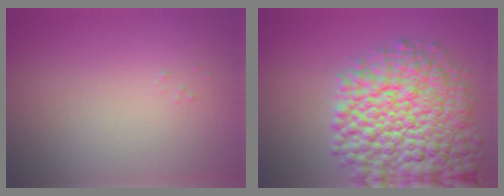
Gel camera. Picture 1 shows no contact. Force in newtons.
{"total": 13.7, "press": 13.7, "slide": 0.6}